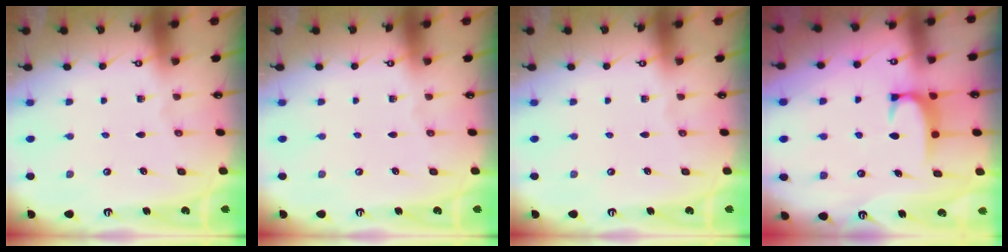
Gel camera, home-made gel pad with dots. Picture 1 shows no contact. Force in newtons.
{"total": 0.0}
{"total": 0.0}
{"total": 1.9, "press": 1.9, "slide": 0.5}